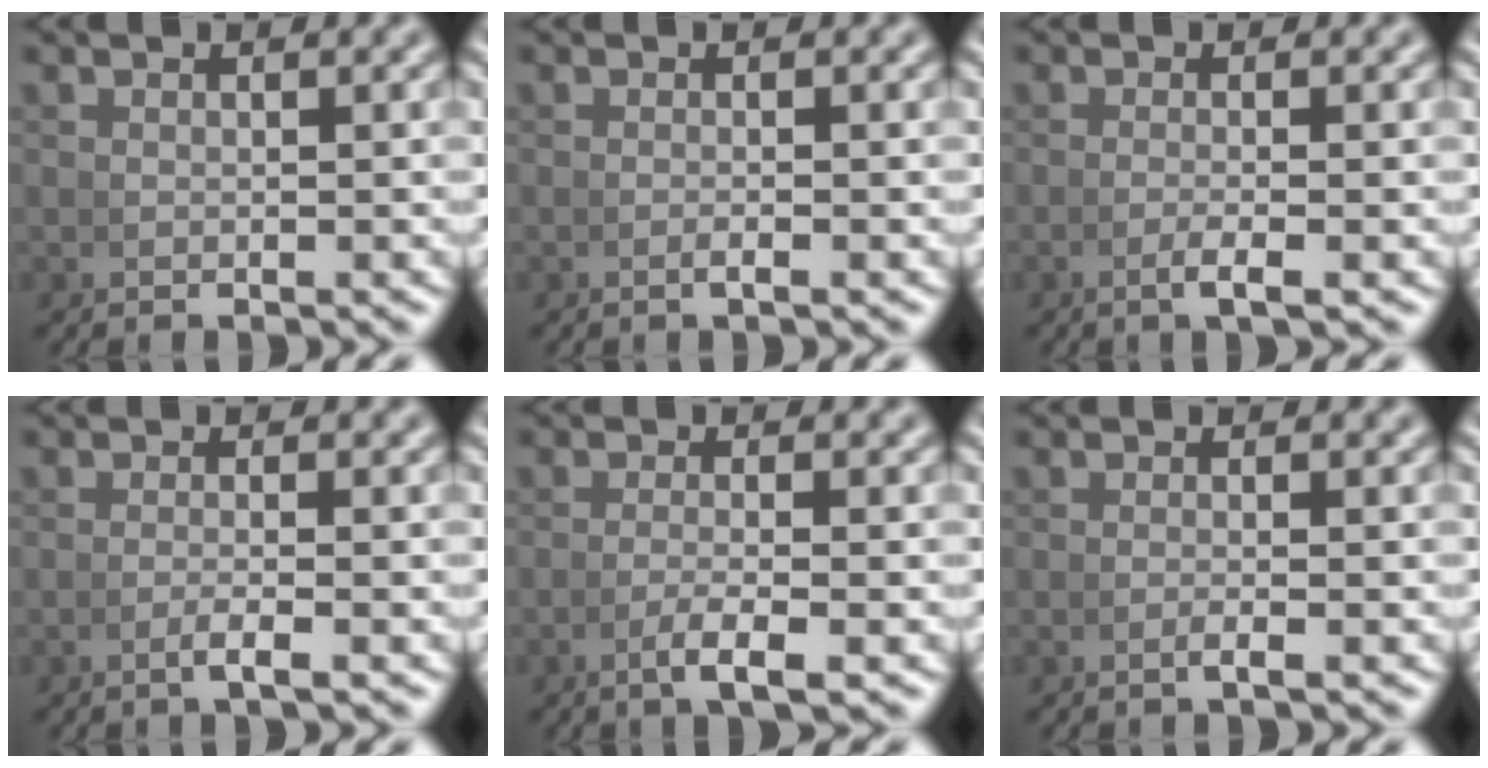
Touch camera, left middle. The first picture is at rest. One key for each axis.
{"total": 0.7, "fx": -0.5, "fy": 0.0, "fz": 0.5, "tx": -0.010, "ty": 0.004, "tz": -0.011}
{"total": 1.7, "fx": -1.0, "fy": 0.1, "fz": 1.4, "tx": -0.034, "ty": -0.003, "tz": -0.018}
{"total": 1.4, "fx": -0.9, "fy": 0.0, "fz": 1.1, "tx": -0.029, "ty": -0.002, "tz": -0.017}
{"total": 2.5, "fx": -1.3, "fy": 0.2, "fz": 2.2, "tx": -0.052, "ty": -0.007, "tz": -0.021}
{"total": 1.0, "fx": -0.6, "fy": 0.0, "fz": 0.7, "tx": -0.018, "ty": 0.001, "tz": -0.013}